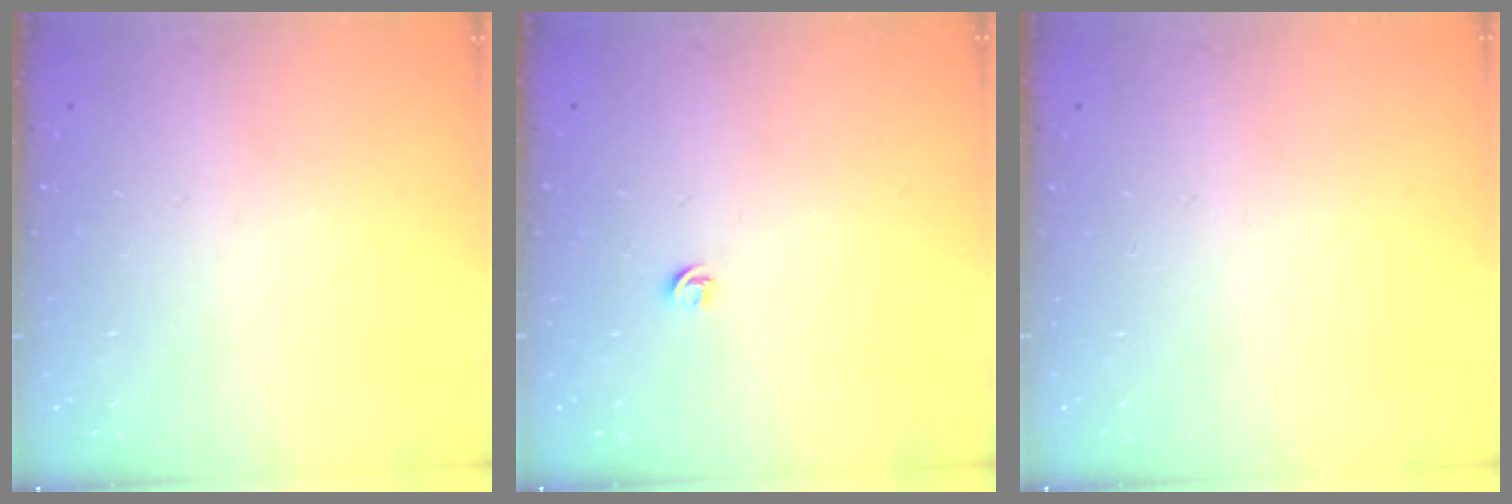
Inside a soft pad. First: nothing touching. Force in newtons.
{"total": 3.6, "press": 3.6, "slide": 0.5}
{"total": 0.0}